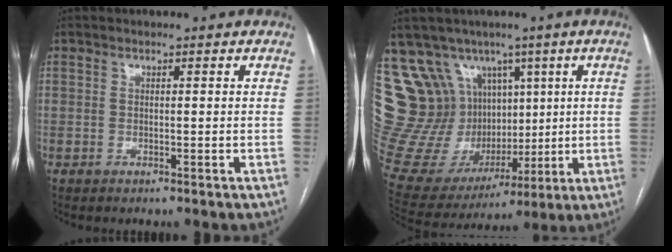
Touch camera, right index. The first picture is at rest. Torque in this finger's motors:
{"motor_torque": [-0.33, 0.56, 0.05, -0.02]}